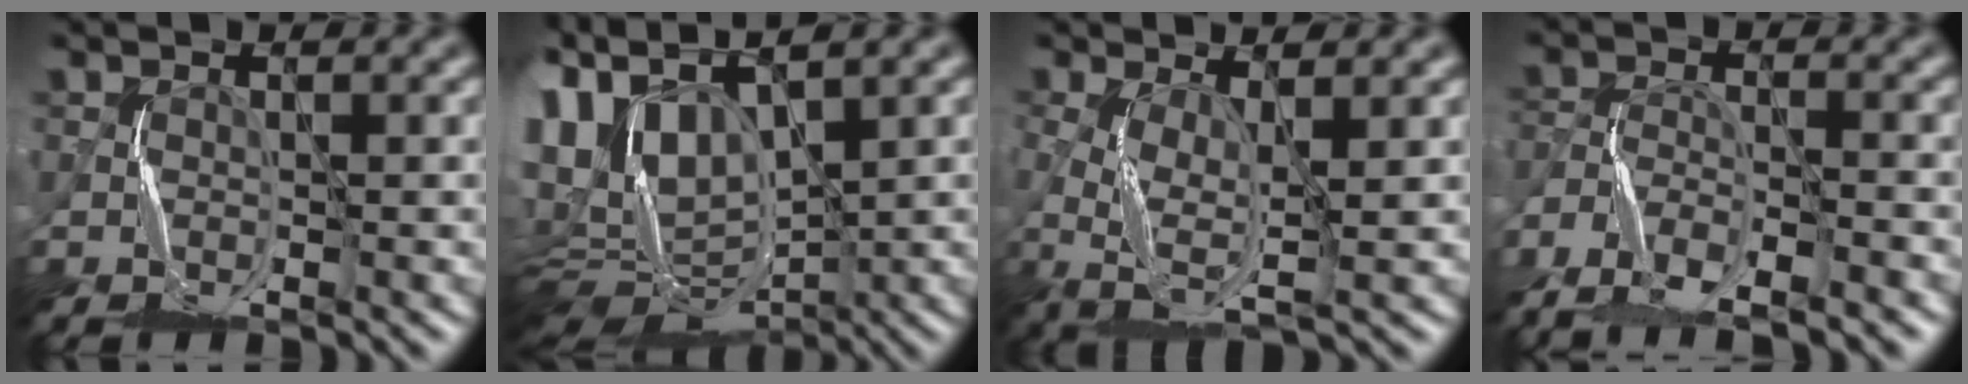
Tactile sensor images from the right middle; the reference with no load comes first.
{"total": 10.5, "force": [2.7, 6.3, 8.0], "torque": [-0.172, 0.009, 0.068]}
{"total": 3.7, "force": [-0.3, 1.1, 3.5], "torque": [-0.079, -0.006, -0.005]}
{"total": 7.8, "force": [-7.1, 1.7, 2.6], "torque": [-0.045, -0.012, -0.125]}